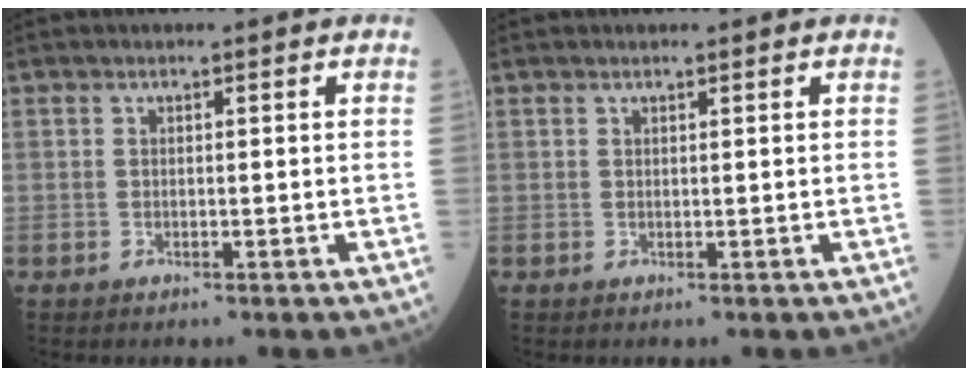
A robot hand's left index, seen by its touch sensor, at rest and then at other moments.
{"total": 0.6, "force": [0.5, 0.1, 0.2], "torque": [-0.009, 0.003, 0.011]}